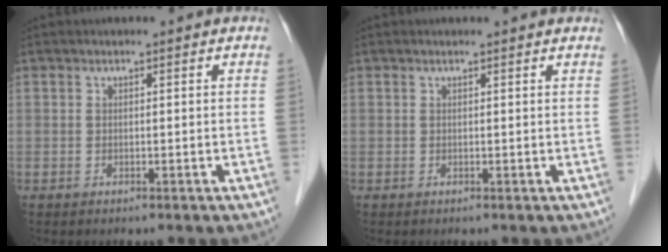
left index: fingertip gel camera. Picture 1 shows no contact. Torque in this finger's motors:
{"motor_torque": [0.02, -0.10, -0.27, -0.02]}